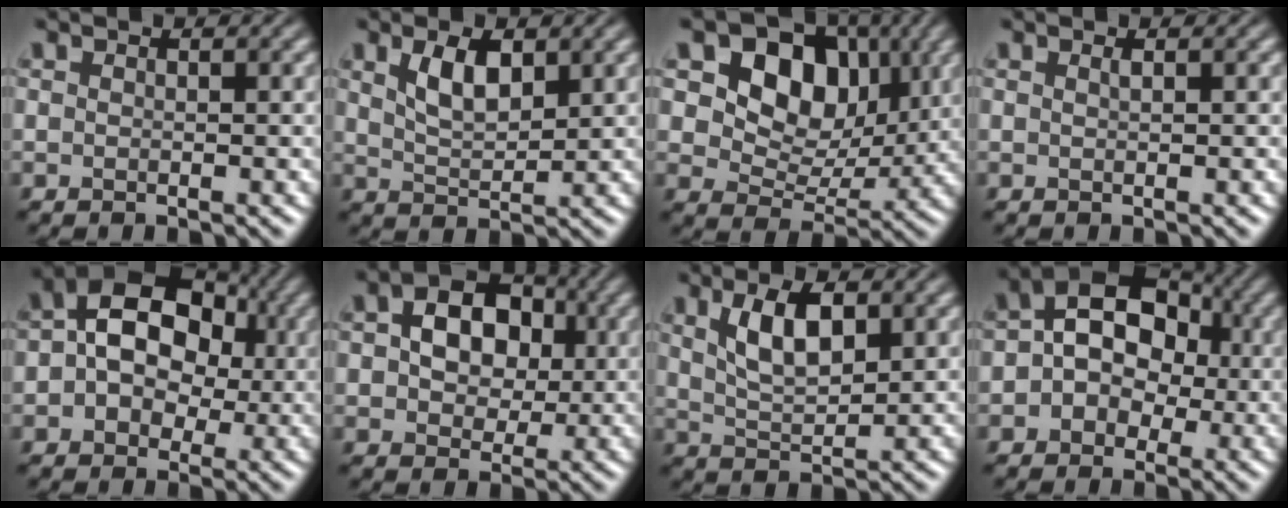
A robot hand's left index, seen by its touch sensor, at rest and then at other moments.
{"total": 3.7, "force": [1.8, 1.6, 2.7], "torque": [-0.057, 0.001, 0.037]}
{"total": 9.4, "force": [3.4, 6.6, 5.8], "torque": [-0.097, -0.006, 0.046]}
{"total": 0.5, "force": [0.3, 0.2, 0.4], "torque": [-0.005, 0.002, 0.004]}
{"total": 10.6, "force": [1.6, 7.6, 7.2], "torque": [-0.098, 0.043, -0.001]}
{"total": 7.5, "force": [1.3, 5.4, 5.0], "torque": [-0.079, 0.018, 0.009]}
{"total": 4.8, "force": [2.0, 2.1, 3.8], "torque": [-0.077, 0.005, 0.037]}
{"total": 8.8, "force": [0.8, 6.5, 5.8], "torque": [-0.063, 0.040, -0.017]}